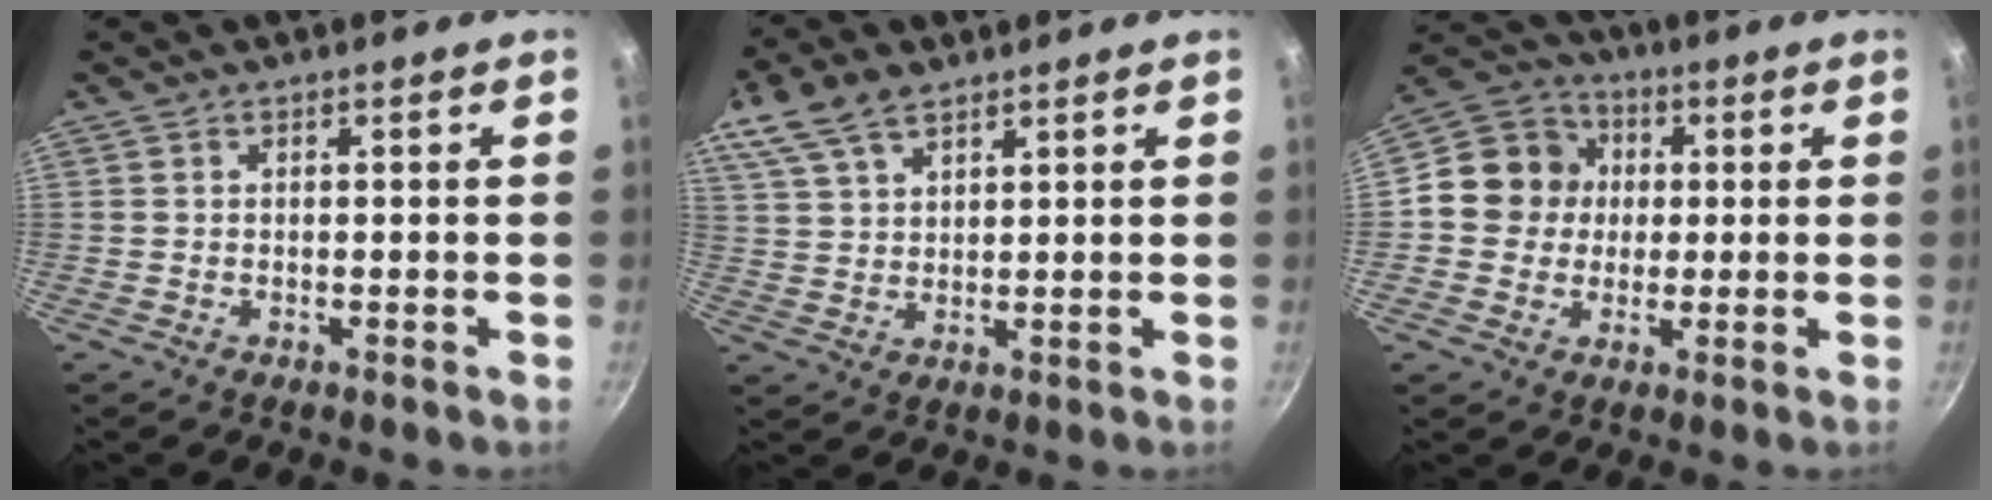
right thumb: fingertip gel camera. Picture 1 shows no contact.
{"total": 10.4, "force": [6.8, 5.3, 5.8], "torque": [-0.111, 0.002, 0.133]}
{"total": 11.1, "force": [0.8, 10.3, 4.2], "torque": [-0.035, 0.020, -0.006]}